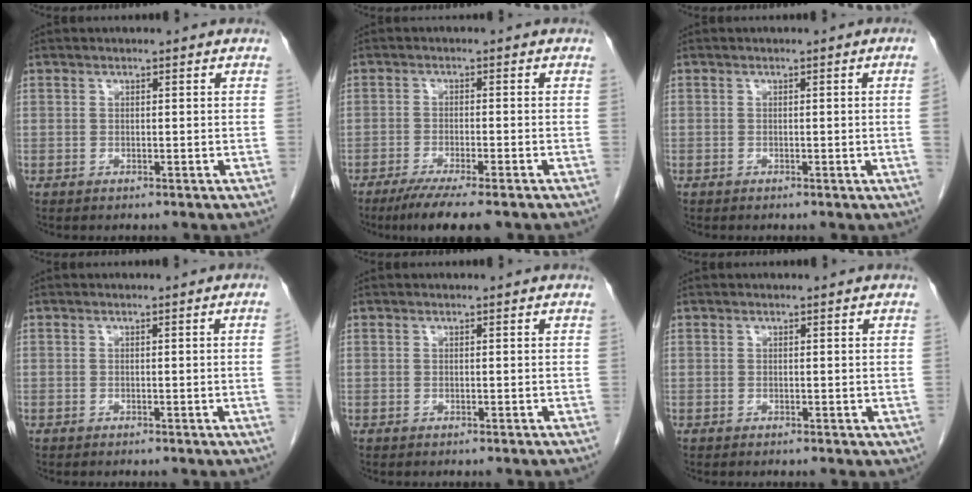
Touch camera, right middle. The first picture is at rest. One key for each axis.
{"total": 7.8, "fx": -5.9, "fy": 0.4, "fz": 5.1, "tx": -0.078, "ty": -0.020, "tz": -0.089}
{"total": 1.5, "fx": -0.2, "fy": -0.7, "fz": 1.3, "tx": -0.008, "ty": 0.000, "tz": -0.003}
{"total": 1.1, "fx": -0.1, "fy": -0.5, "fz": 0.9, "tx": -0.001, "ty": 0.002, "tz": -0.002}
{"total": 0.0}
{"total": 0.8, "fx": -0.1, "fy": 0.4, "fz": 0.6, "tx": -0.011, "ty": -0.002, "tz": 0.000}